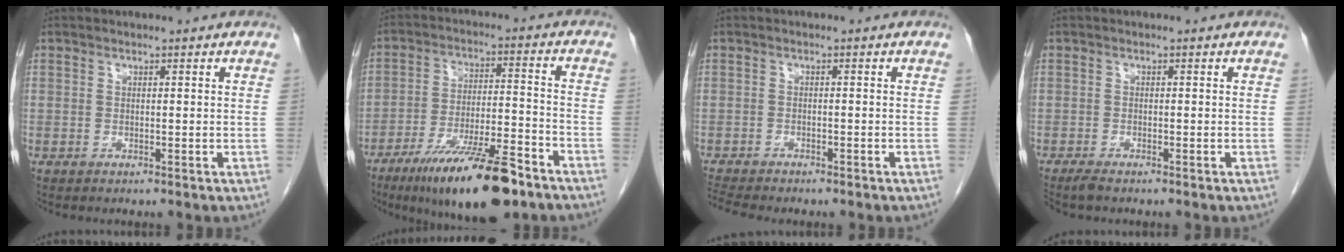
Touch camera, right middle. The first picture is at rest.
{"total": 16.4, "force": [-11.2, 2.9, 11.6], "torque": [-0.177, -0.015, -0.188]}
{"total": 4.9, "force": [-4.4, 0.9, 2.0], "torque": [-0.037, -0.007, -0.070]}
{"total": 1.9, "force": [-1.6, 0.3, 1.0], "torque": [-0.021, -0.006, -0.026]}